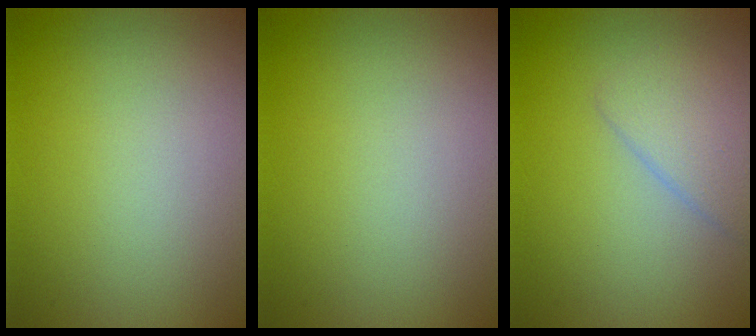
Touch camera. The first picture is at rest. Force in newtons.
{"total": 0.0}
{"total": 2.3, "press": 2.3, "slide": 0.0}